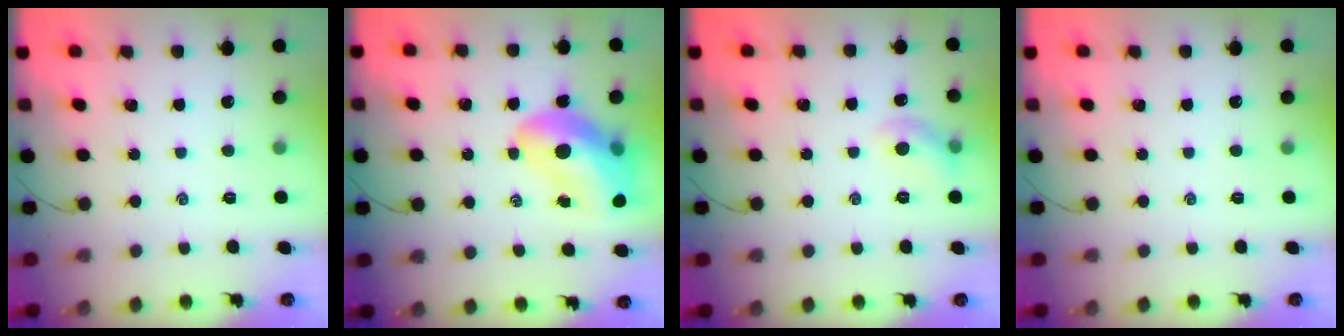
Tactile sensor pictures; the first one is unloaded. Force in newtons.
{"total": 16.2, "press": 15.6, "slide": 4.5}
{"total": 6.0, "press": 5.9, "slide": 1.2}
{"total": 0.0}